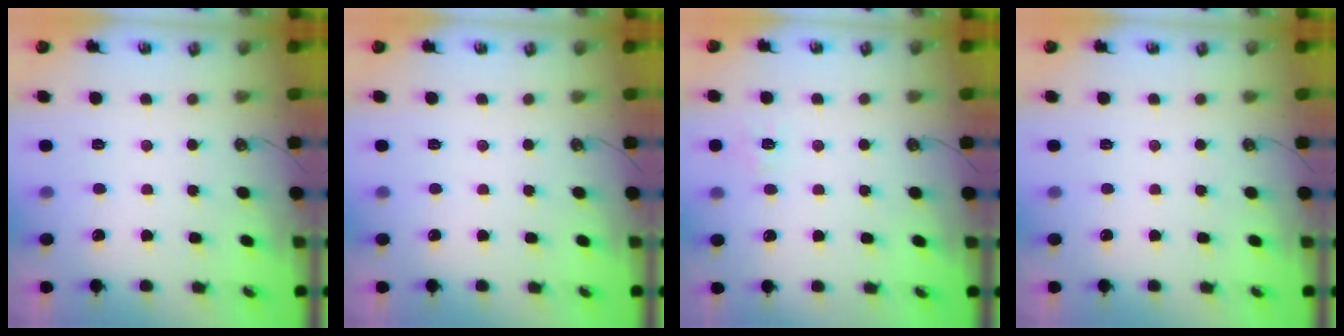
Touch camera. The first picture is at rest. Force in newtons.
{"total": 0.0}
{"total": 5.8, "press": 5.8, "slide": 0.6}
{"total": 0.0}